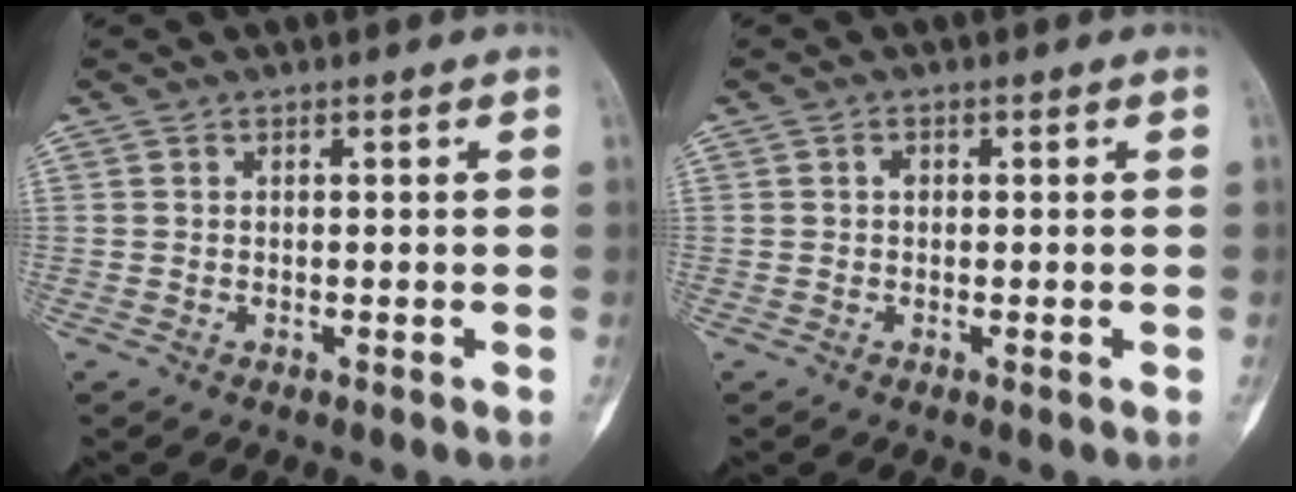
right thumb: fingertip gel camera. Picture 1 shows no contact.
{"total": 0.9, "force": [0.2, 0.7, 0.6], "torque": [-0.004, 0.003, -0.001]}